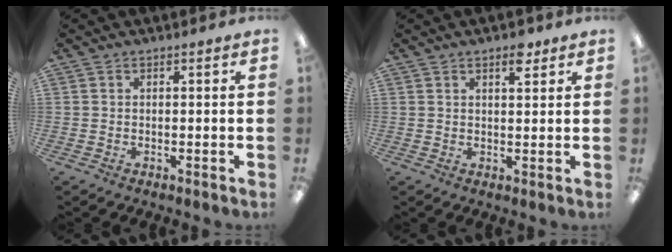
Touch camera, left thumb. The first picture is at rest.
{"total": 3.9, "force": [2.7, 1.5, 2.4], "torque": [-0.021, -0.012, 0.041]}